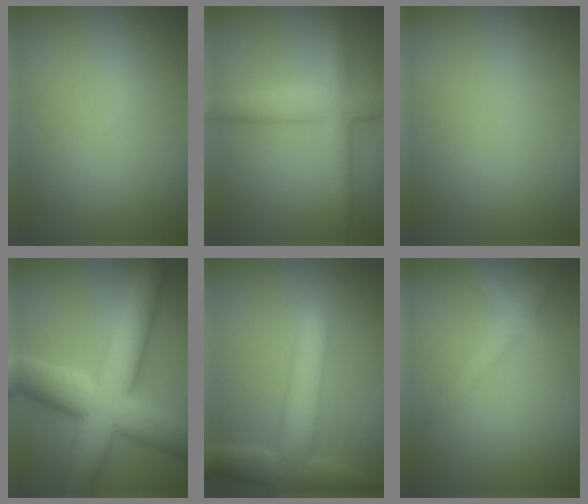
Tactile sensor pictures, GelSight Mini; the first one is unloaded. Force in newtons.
{"total": 4.0, "press": 4.0, "slide": 0.2}
{"total": 0.0}
{"total": 12.1, "press": 12.1, "slide": 0.8}
{"total": 6.7, "press": 6.7, "slide": 0.6}
{"total": 2.6, "press": 2.6, "slide": 0.1}